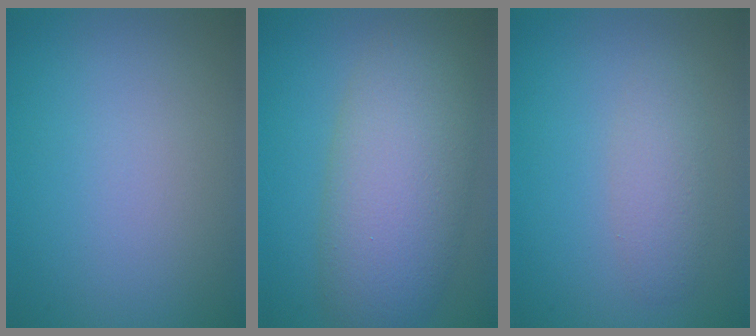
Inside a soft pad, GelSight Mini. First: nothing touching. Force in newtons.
{"total": 8.5, "press": 8.5, "slide": 0.3}
{"total": 2.3, "press": 2.3, "slide": 0.1}